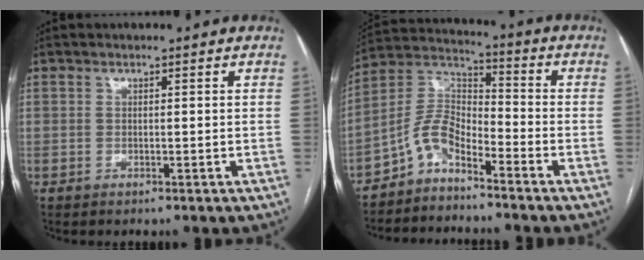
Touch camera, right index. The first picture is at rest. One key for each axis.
{"total": 7.1, "fx": -5.1, "fy": 2.7, "fz": 4.2, "tx": -0.090, "ty": 0.023, "tz": -0.105}